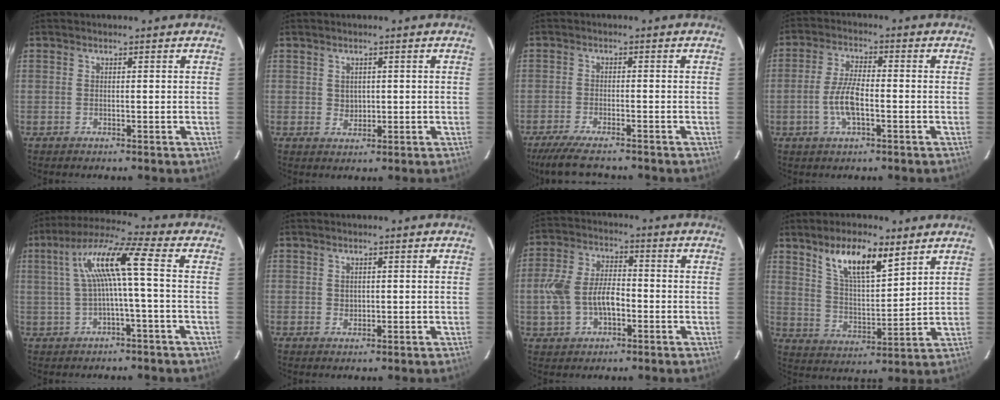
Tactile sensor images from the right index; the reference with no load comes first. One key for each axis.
{"total": 2.0, "fx": 0.5, "fy": 1.8, "fz": 0.5, "tx": -0.003, "ty": 0.002, "tz": 0.014}
{"total": 8.9, "fx": -7.7, "fy": 1.4, "fz": 4.2, "tx": -0.103, "ty": -0.026, "tz": -0.133}
{"total": 6.7, "fx": -2.0, "fy": 2.1, "fz": 6.1, "tx": -0.128, "ty": 0.002, "tz": -0.040}
{"total": 9.7, "fx": 0.5, "fy": 0.3, "fz": 9.7, "tx": -0.191, "ty": 0.020, "tz": 0.015}
{"total": 1.2, "fx": 0.3, "fy": 1.1, "fz": 0.1, "tx": 0.002, "ty": 0.002, "tz": 0.008}
{"total": 10.6, "fx": -2.3, "fy": 6.5, "fz": 8.0, "tx": -0.173, "ty": 0.014, "tz": -0.036}
{"total": 12.1, "fx": 7.7, "fy": 4.0, "fz": 8.4, "tx": -0.143, "ty": 0.001, "tz": 0.144}